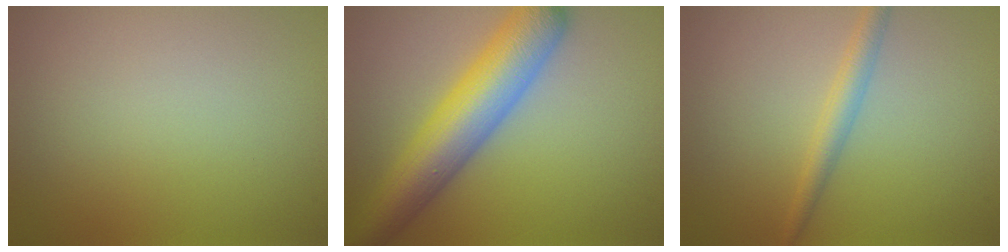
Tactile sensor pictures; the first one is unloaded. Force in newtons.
{"total": 8.7, "press": 8.7, "slide": 0.4}
{"total": 2.2, "press": 2.2, "slide": 0.1}